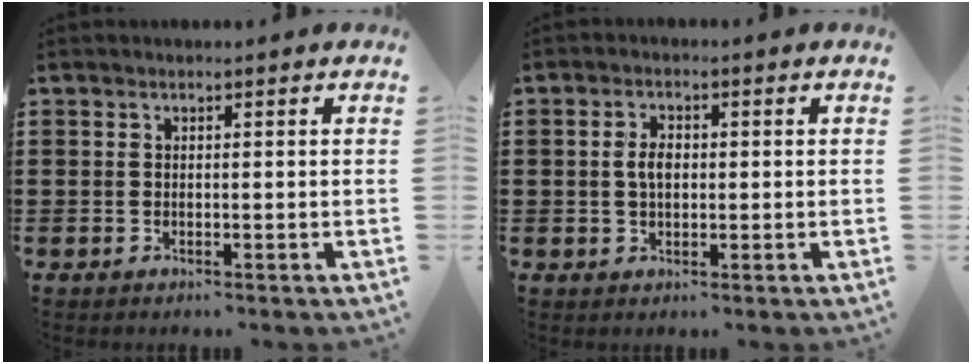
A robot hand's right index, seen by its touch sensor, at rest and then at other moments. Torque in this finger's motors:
{"motor_torque": [0.41, 0.19, 0.15, 0.08]}